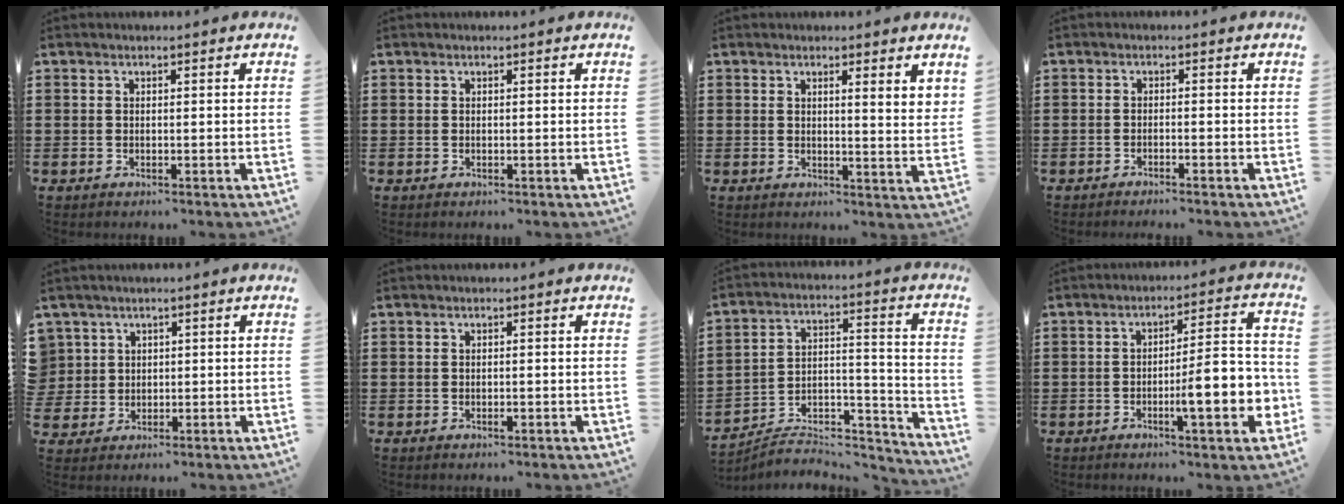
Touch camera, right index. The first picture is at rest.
{"total": 0.0}
{"total": 1.8, "force": [1.5, -0.3, 0.9], "torque": [-0.015, -0.003, 0.025]}
{"total": 1.1, "force": [-1.0, -0.2, 0.3], "torque": [-0.005, 0.000, -0.020]}
{"total": 3.3, "force": [0.8, 3.2, -0.2], "torque": [-0.014, 0.013, 0.014]}
{"total": 0.6, "force": [-0.3, 0.2, 0.5], "torque": [-0.011, -0.004, -0.004]}
{"total": 6.4, "force": [-6.0, 1.8, 1.3], "torque": [-0.013, 0.009, -0.117]}
{"total": 10.1, "force": [-2.8, 2.2, 9.4], "torque": [-0.128, -0.011, -0.049]}